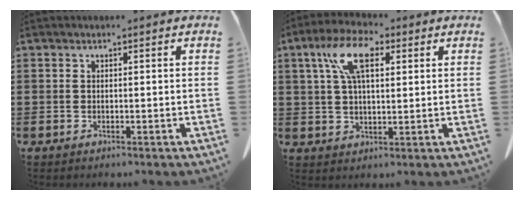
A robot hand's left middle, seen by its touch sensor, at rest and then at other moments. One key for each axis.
{"total": 9.0, "fx": 3.6, "fy": 4.0, "fz": 7.1, "tx": -0.157, "ty": 0.012, "tz": 0.063}